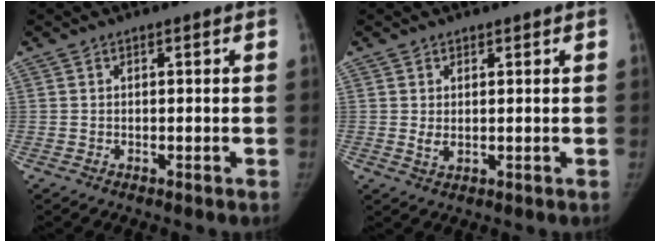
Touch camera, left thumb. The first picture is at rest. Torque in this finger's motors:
{"motor_torque": [-0.02, 0.03, 0.38, -0.22, 0.06]}